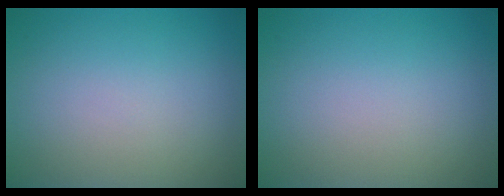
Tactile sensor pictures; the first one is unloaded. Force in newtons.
{"total": 0.0}